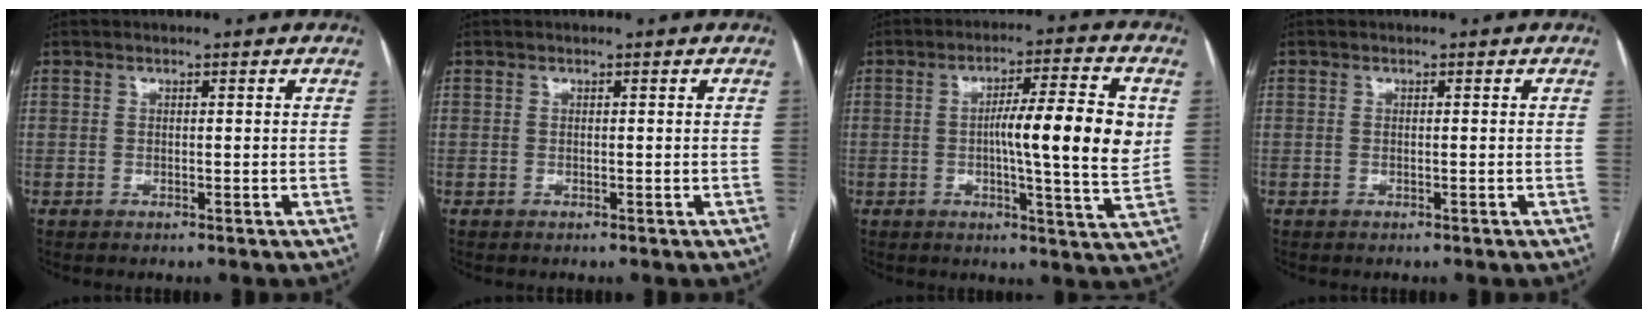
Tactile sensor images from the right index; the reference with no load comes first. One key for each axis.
{"total": 0.0}
{"total": 12.6, "fx": 0.9, "fy": 0.6, "fz": 12.6, "tx": -0.187, "ty": 0.004, "tz": 0.008}
{"total": 0.0}